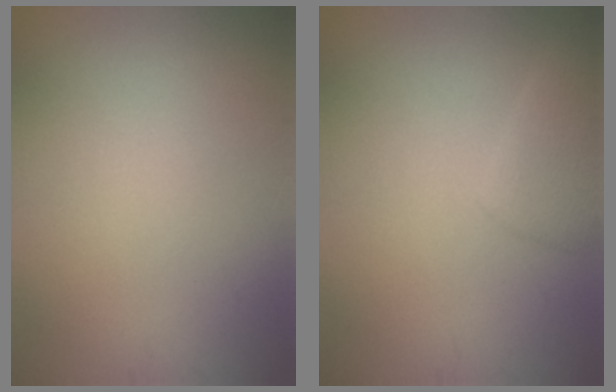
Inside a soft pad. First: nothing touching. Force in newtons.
{"total": 2.5, "press": 2.5, "slide": 0.0}